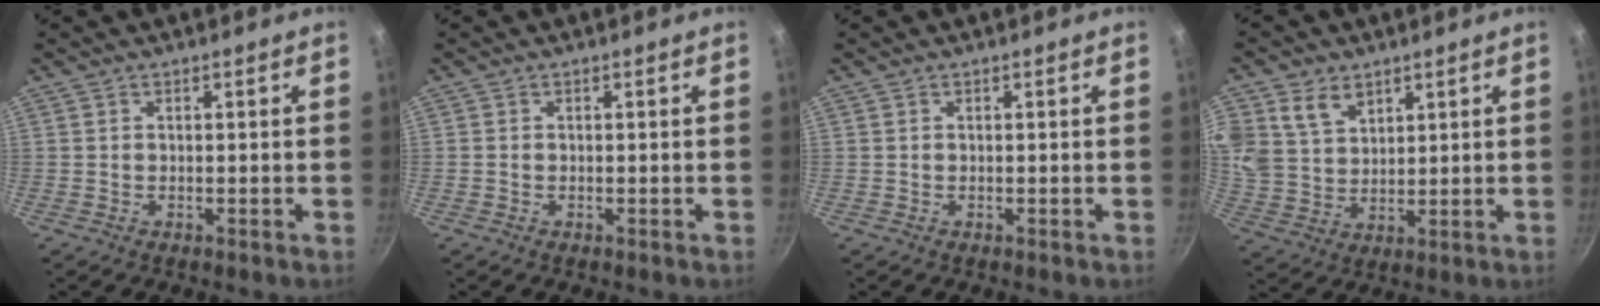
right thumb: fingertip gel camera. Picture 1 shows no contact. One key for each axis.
{"total": 0.0}
{"total": 0.0}
{"total": 10.8, "fx": 5.2, "fy": 7.9, "fz": 5.1, "tx": -0.094, "ty": -0.014, "tz": 0.110}